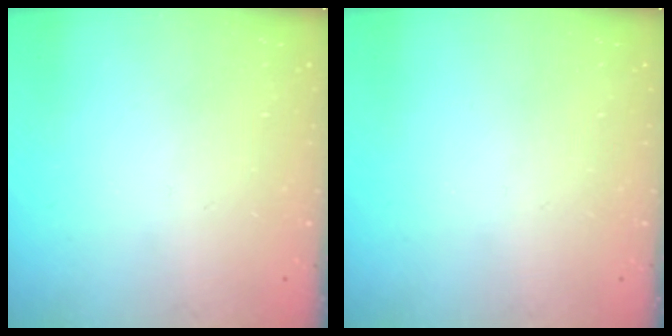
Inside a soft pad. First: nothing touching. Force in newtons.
{"total": 0.0}